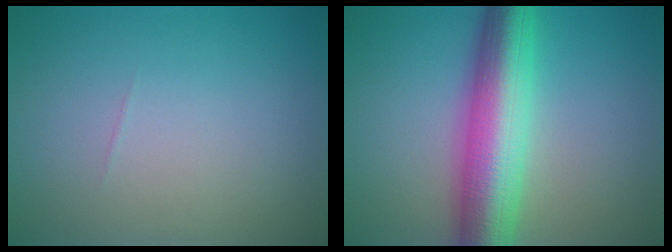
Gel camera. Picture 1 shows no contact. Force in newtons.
{"total": 9.5, "press": 9.5, "slide": 0.2}